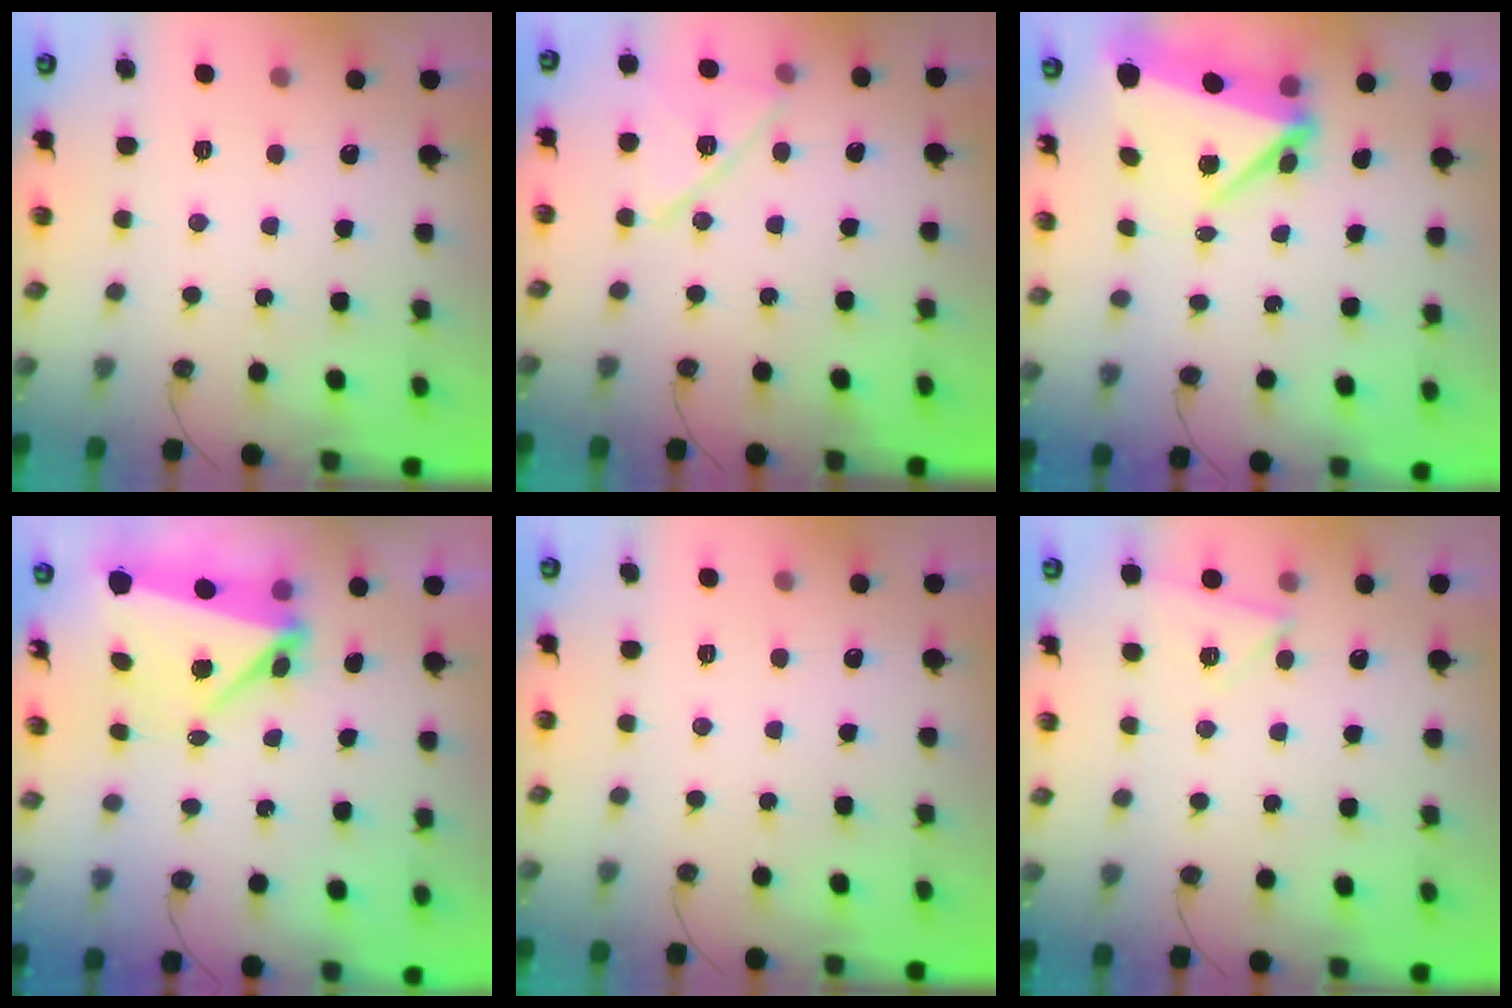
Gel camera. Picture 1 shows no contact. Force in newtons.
{"total": 14.3, "press": 13.8, "slide": 3.8}
{"total": 7.4, "press": 7.1, "slide": 2.1}
{"total": 7.9, "press": 7.6, "slide": 2.0}
{"total": 0.0}
{"total": 5.5, "press": 4.8, "slide": 2.5}